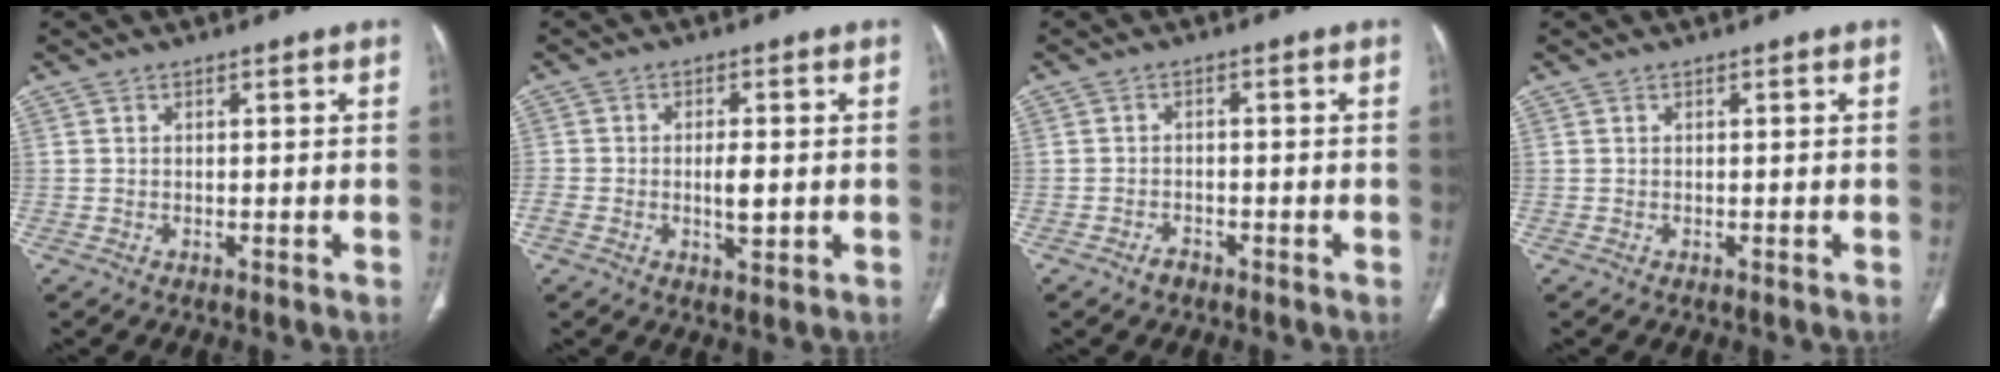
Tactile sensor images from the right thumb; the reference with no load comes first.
{"total": 5.3, "force": [-0.7, 2.5, 4.5], "torque": [-0.083, -0.002, -0.012]}
{"total": 2.0, "force": [-1.5, 1.2, 0.6], "torque": [-0.012, 0.009, -0.023]}
{"total": 0.0}